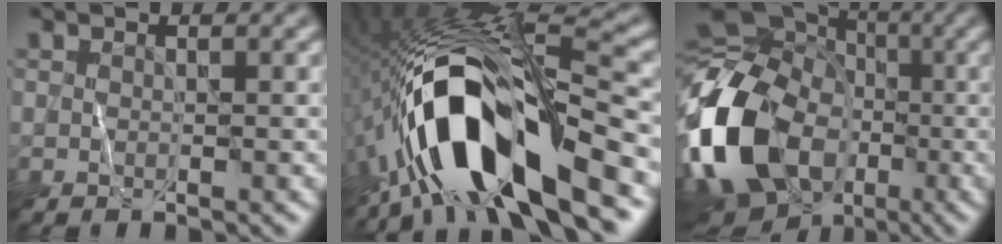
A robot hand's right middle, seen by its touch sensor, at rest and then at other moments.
{"total": 15.4, "force": [-6.4, 5.1, 13.0], "torque": [-0.239, 0.011, -0.111]}
{"total": 18.7, "force": [-5.1, 14.2, 11.1], "torque": [-0.255, -0.008, -0.096]}